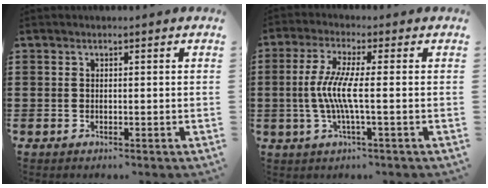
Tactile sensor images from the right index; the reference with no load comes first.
{"total": 6.3, "force": [-0.9, 0.2, 6.2], "torque": [-0.141, -0.016, -0.028]}